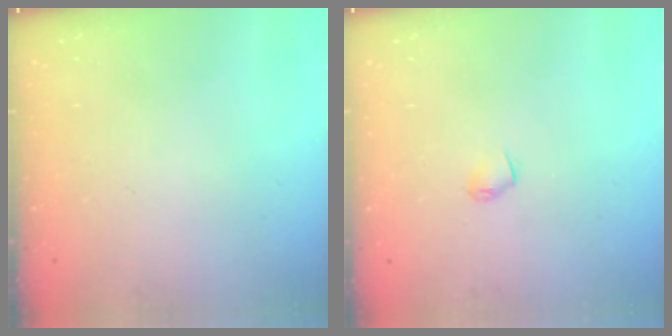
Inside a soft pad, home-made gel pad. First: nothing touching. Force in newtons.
{"total": 3.8, "press": 3.7, "slide": 0.8}